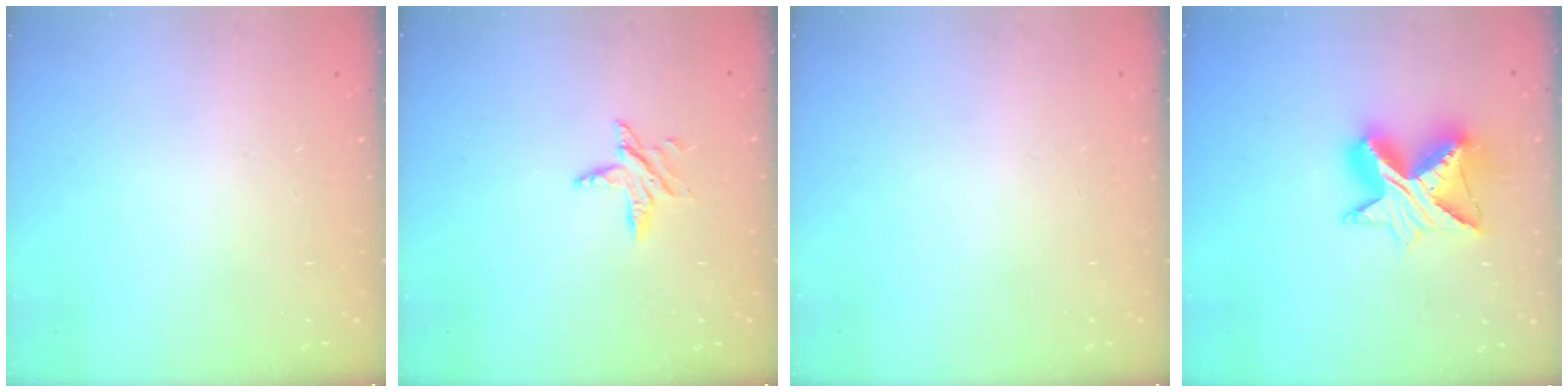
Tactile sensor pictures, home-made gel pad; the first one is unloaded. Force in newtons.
{"total": 6.2, "press": 6.2, "slide": 0.3}
{"total": 0.0}
{"total": 11.8, "press": 11.8, "slide": 1.0}